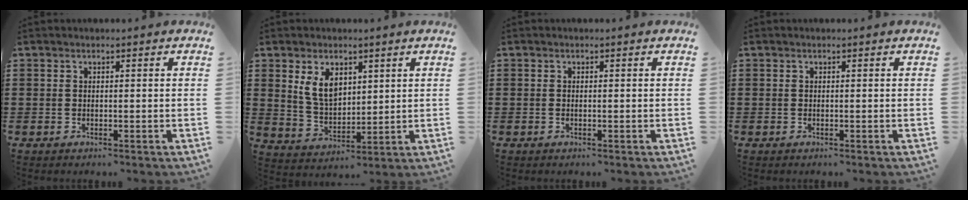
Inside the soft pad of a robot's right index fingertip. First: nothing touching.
{"total": 6.3, "force": [2.6, 3.9, 4.2], "torque": [-0.103, 0.008, 0.046]}
{"total": 0.0}
{"total": 0.0}